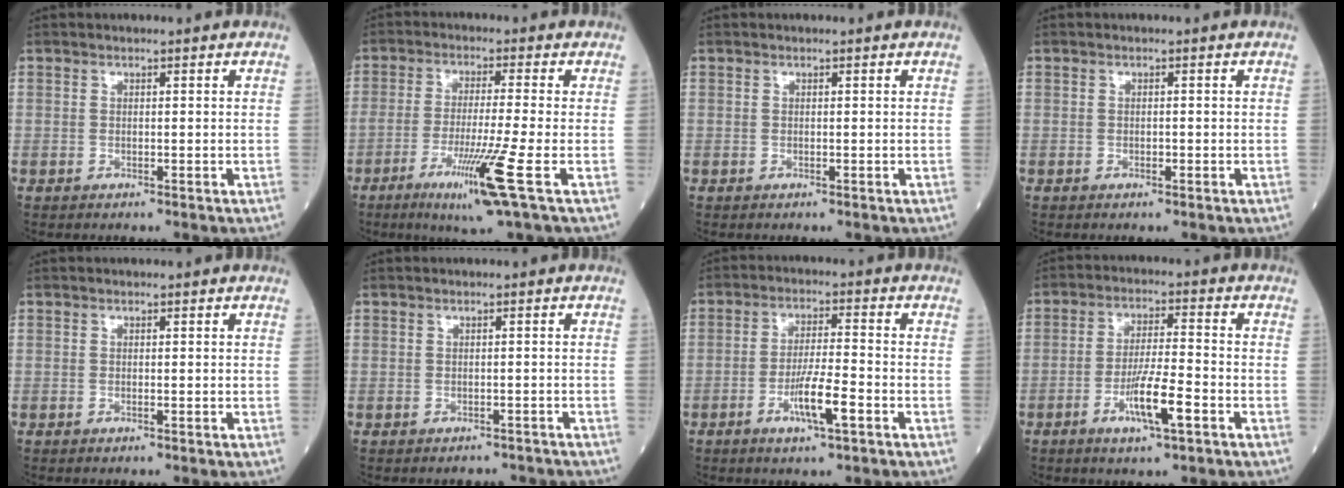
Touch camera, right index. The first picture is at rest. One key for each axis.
{"total": 9.6, "fx": -4.2, "fy": -1.6, "fz": 8.4, "tx": -0.154, "ty": -0.034, "tz": -0.080}
{"total": 0.0}
{"total": 0.7, "fx": -0.3, "fy": 0.3, "fz": 0.5, "tx": -0.012, "ty": -0.002, "tz": -0.005}
{"total": 0.0}
{"total": 2.7, "fx": -2.5, "fy": 0.9, "fz": 0.1, "tx": 0.003, "ty": -0.001, "tz": -0.031}
{"total": 6.9, "fx": -3.0, "fy": 0.6, "fz": 6.2, "tx": -0.118, "ty": -0.007, "tz": -0.054}
{"total": 7.5, "fx": -3.2, "fy": 0.6, "fz": 6.7, "tx": -0.127, "ty": -0.007, "tz": -0.058}